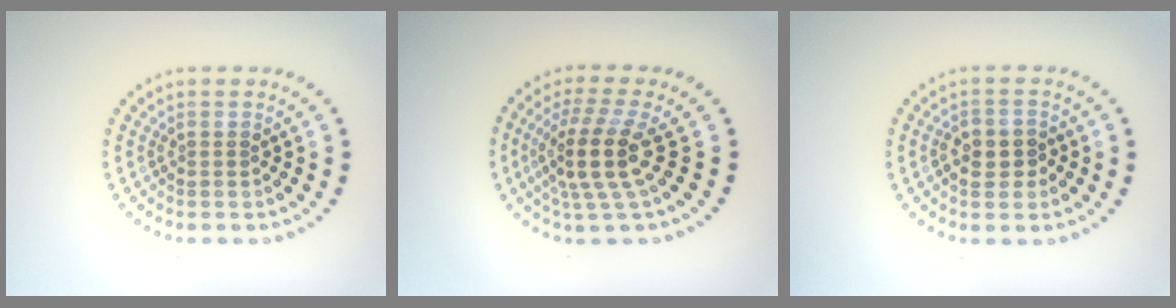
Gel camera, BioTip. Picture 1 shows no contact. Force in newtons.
{"total": 4.5, "press": 3.4, "slide": 3.0}
{"total": 2.8, "press": 2.7, "slide": 0.6}